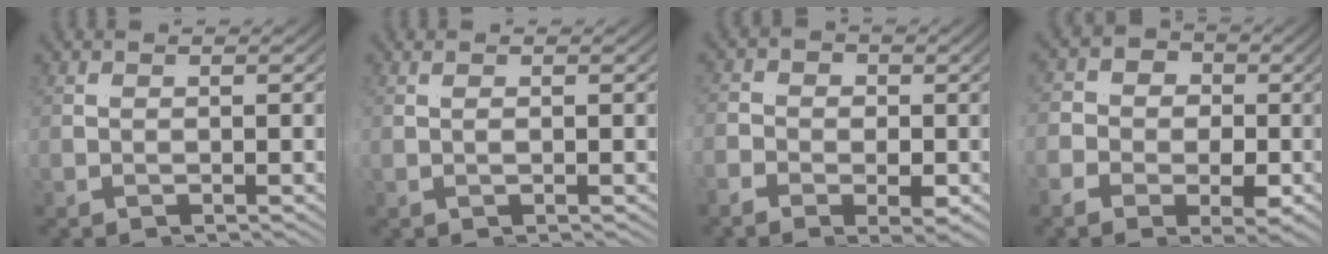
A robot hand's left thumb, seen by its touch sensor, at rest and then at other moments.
{"total": 0.8, "force": [0.2, -0.3, 0.7], "torque": [-0.008, 0.005, -0.001]}
{"total": 2.1, "force": [0.6, 1.7, 0.9], "torque": [-0.011, 0.016, -0.013]}
{"total": 8.2, "force": [2.1, 6.2, 4.9], "torque": [-0.082, 0.030, 0.003]}